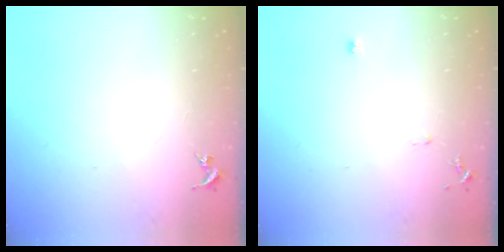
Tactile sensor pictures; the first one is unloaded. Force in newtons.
{"total": 5.6, "press": 5.5, "slide": 0.6}